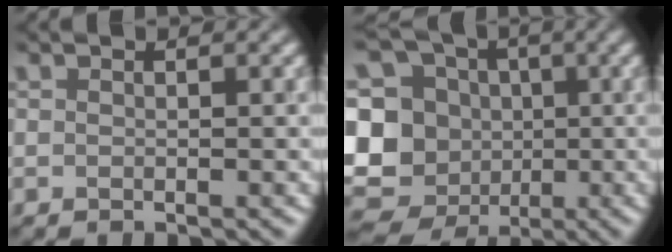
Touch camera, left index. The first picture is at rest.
{"total": 16.0, "force": [-1.4, 14.9, 5.8], "torque": [-0.154, 0.014, -0.046]}